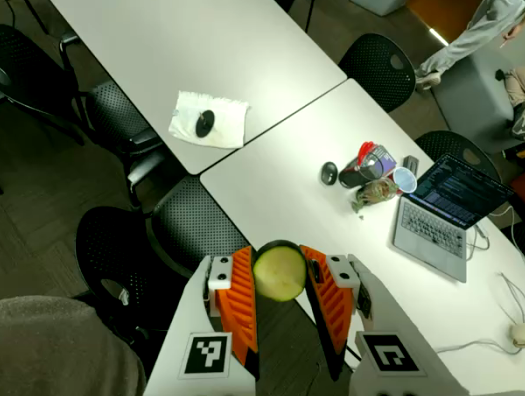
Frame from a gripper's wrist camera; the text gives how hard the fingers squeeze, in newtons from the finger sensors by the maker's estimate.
{"total": 9.2, "left": 9.2, "right": 9.3}